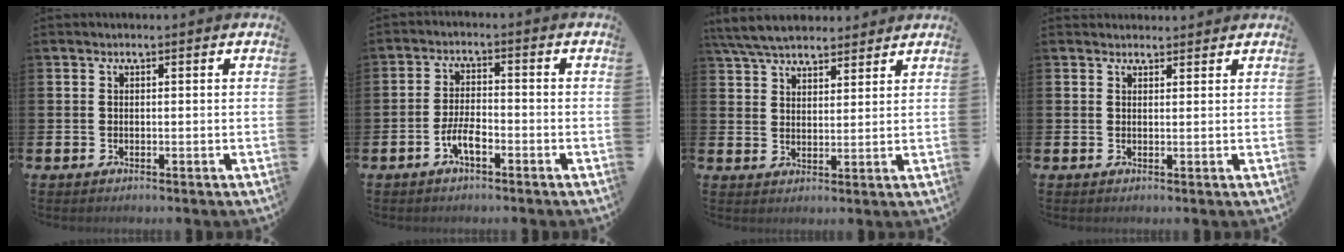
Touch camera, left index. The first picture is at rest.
{"total": 3.6, "force": [-1.7, 1.3, 2.9], "torque": [-0.060, 0.004, -0.033]}
{"total": 6.2, "force": [5.8, 1.5, 1.4], "torque": [-0.051, -0.018, 0.109]}
{"total": 1.5, "force": [1.5, 0.5, 0.0], "torque": [0.008, -0.004, 0.025]}